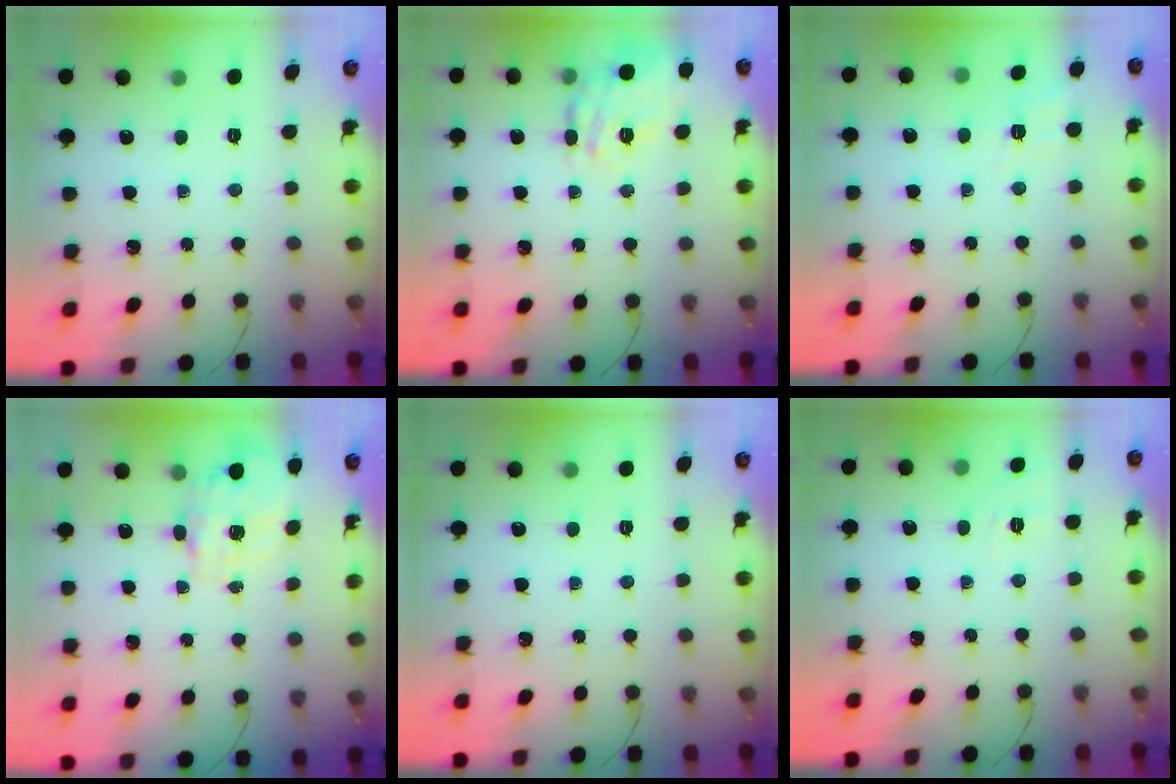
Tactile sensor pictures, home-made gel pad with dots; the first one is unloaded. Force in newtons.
{"total": 17.7, "press": 17.6, "slide": 1.7}
{"total": 2.2, "press": 0.2, "slide": 2.2}
{"total": 8.5, "press": 8.4, "slide": 1.4}
{"total": 0.0}
{"total": 2.0, "press": 0.8, "slide": 1.8}